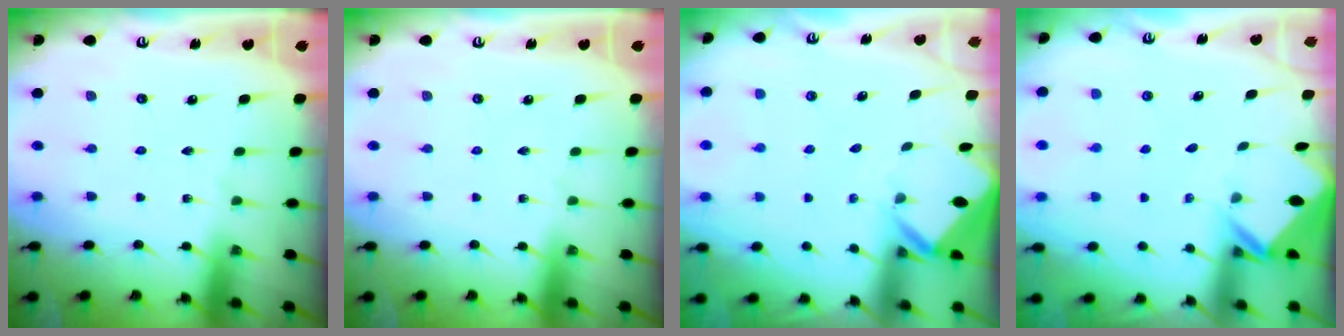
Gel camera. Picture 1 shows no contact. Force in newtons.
{"total": 0.0}
{"total": 2.9, "press": 2.9, "slide": 0.2}
{"total": 2.6, "press": 2.6, "slide": 0.2}